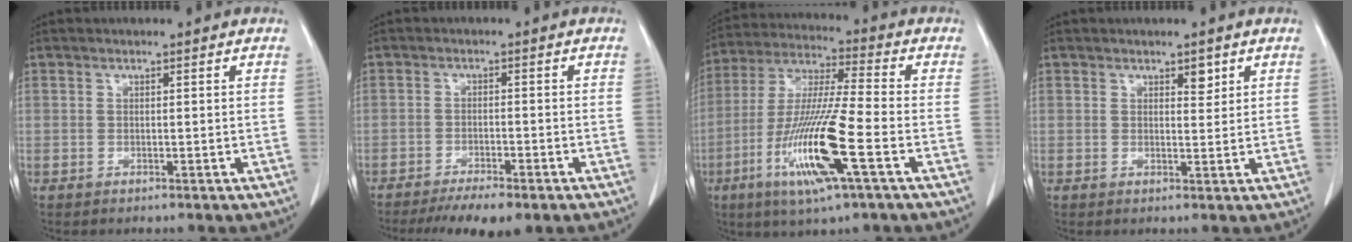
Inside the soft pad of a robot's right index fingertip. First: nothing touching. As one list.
[{"total": 7.7, "force": [-5.9, 1.5, 4.7], "torque": [-0.068, -0.013, -0.089]}, {"total": 16.1, "force": [-5.9, 0.5, 15.0], "torque": [-0.306, -0.021, -0.113]}, {"total": 1.8, "force": [1.1, 0.8, 1.2], "torque": [-0.014, -0.005, 0.017]}]